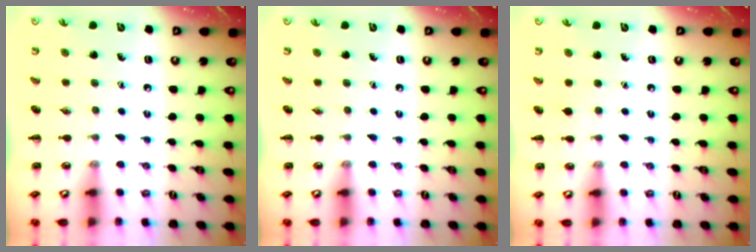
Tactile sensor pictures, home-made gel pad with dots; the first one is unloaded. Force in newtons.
{"total": 0.0}
{"total": 2.4, "press": 2.3, "slide": 0.9}